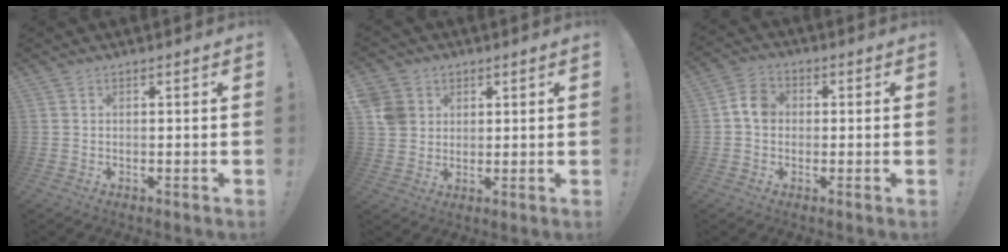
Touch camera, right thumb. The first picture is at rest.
{"total": 7.3, "force": [2.6, 6.6, 1.9], "torque": [-0.037, -0.008, 0.054]}
{"total": 6.0, "force": [-0.1, 4.9, 3.4], "torque": [-0.056, 0.020, 0.001]}